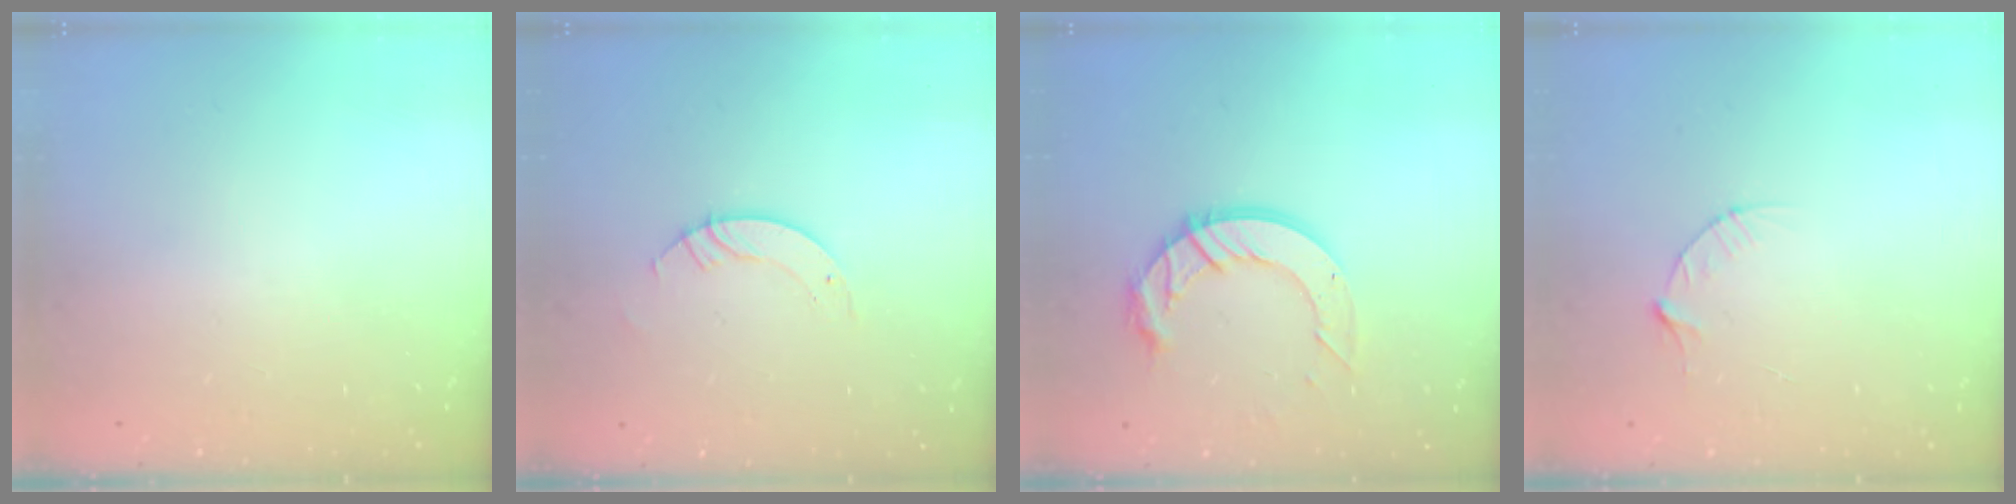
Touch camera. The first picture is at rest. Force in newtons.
{"total": 3.5, "press": 3.5, "slide": 0.2}
{"total": 12.3, "press": 12.2, "slide": 1.2}
{"total": 4.1, "press": 4.1, "slide": 0.4}